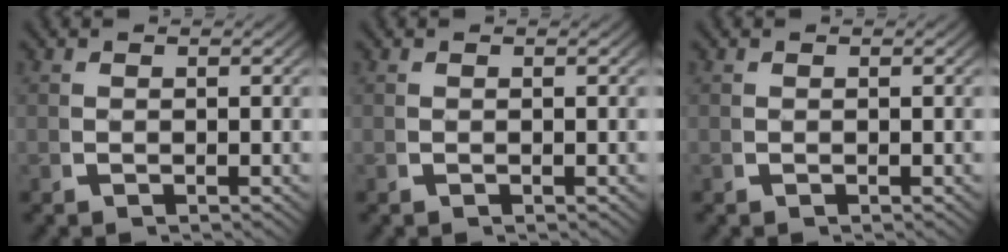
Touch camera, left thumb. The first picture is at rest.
{"total": 0.0}
{"total": 0.0}